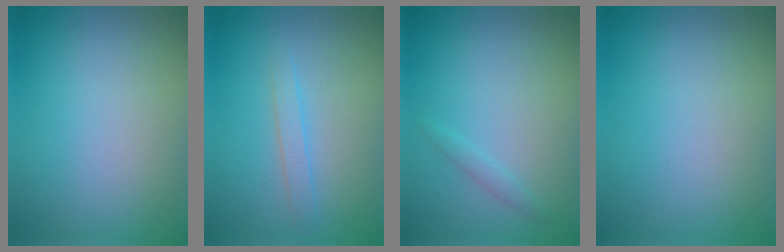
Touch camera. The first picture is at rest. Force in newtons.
{"total": 1.4, "press": 1.4, "slide": 0.1}
{"total": 0.8, "press": 0.8, "slide": 0.0}
{"total": 0.0}